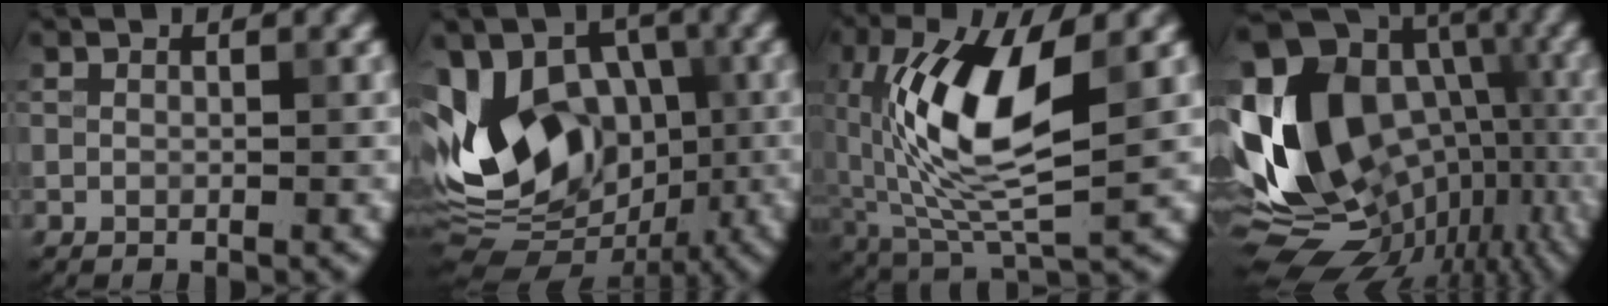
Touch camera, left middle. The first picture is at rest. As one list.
[{"total": 12.6, "force": [-0.7, 9.1, 8.6], "torque": [-0.153, 0.012, -0.029]}, {"total": 10.7, "force": [0.8, 4.1, 9.9], "torque": [-0.191, 0.003, 0.014]}, {"total": 16.9, "force": [-0.8, 12.6, 11.3], "torque": [-0.199, -0.011, 0.012]}]